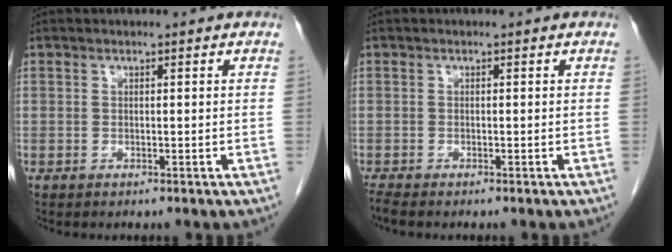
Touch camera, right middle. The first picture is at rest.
{"total": 1.2, "force": [-1.1, -0.2, 0.4], "torque": [-0.015, -0.006, -0.023]}